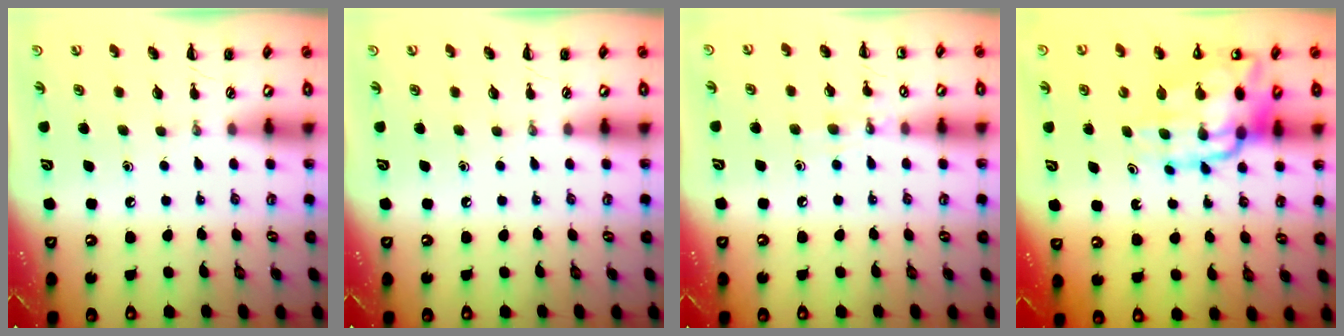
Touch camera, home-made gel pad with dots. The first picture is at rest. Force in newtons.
{"total": 0.0}
{"total": 6.9, "press": 6.7, "slide": 1.7}
{"total": 15.3, "press": 14.7, "slide": 4.2}